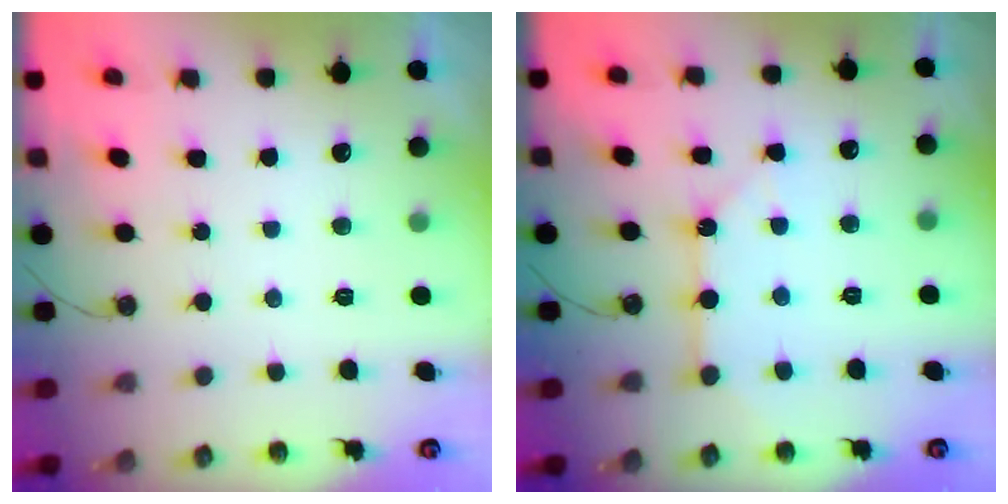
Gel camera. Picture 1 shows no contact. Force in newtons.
{"total": 6.6, "press": 6.6, "slide": 0.8}